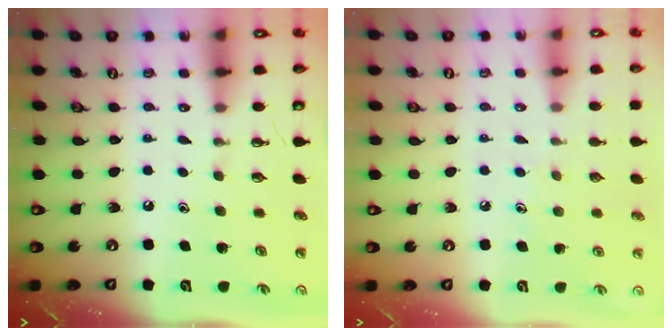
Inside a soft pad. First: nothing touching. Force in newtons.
{"total": 5.5, "press": 5.5, "slide": 0.5}